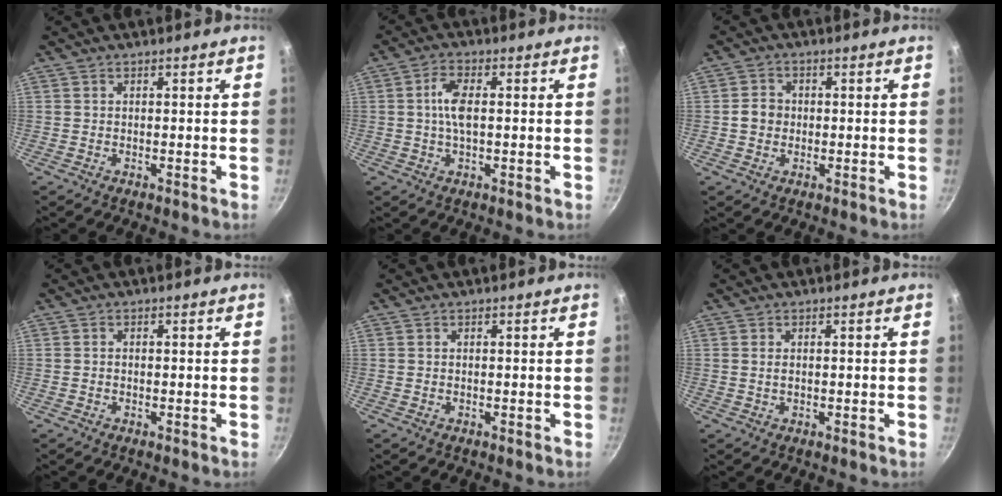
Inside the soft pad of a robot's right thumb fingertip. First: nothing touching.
{"total": 5.5, "force": [0.4, 2.4, 4.9], "torque": [-0.102, 0.008, 0.002]}
{"total": 3.7, "force": [-0.3, 3.3, 1.7], "torque": [-0.014, 0.011, -0.010]}
{"total": 0.7, "force": [-0.2, 0.5, 0.4], "torque": [-0.008, 0.004, -0.004]}
{"total": 0.0}
{"total": 1.2, "force": [0.1, 0.7, 0.9], "torque": [-0.019, 0.000, 0.002]}